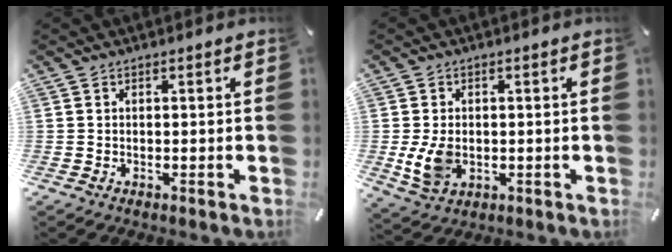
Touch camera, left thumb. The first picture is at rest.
{"total": 7.0, "force": [-0.8, 5.3, 4.5], "torque": [-0.100, -0.001, -0.015]}